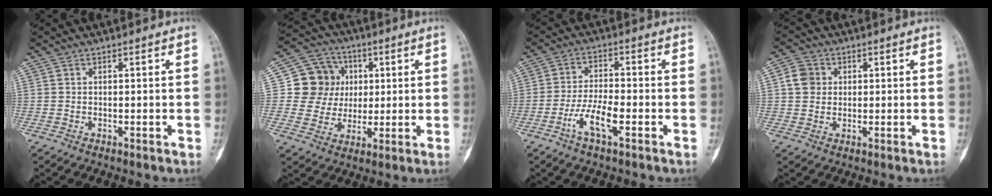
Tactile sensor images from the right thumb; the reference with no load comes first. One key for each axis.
{"total": 11.5, "fx": 2.1, "fy": 10.7, "fz": 3.4, "tx": -0.012, "ty": 0.006, "tz": 0.035}
{"total": 6.9, "fx": -3.0, "fy": 2.0, "fz": 5.9, "tx": -0.121, "ty": 0.017, "tz": -0.059}
{"total": 5.0, "fx": 0.9, "fy": 4.5, "fz": 1.9, "tx": -0.015, "ty": 0.006, "tz": 0.009}